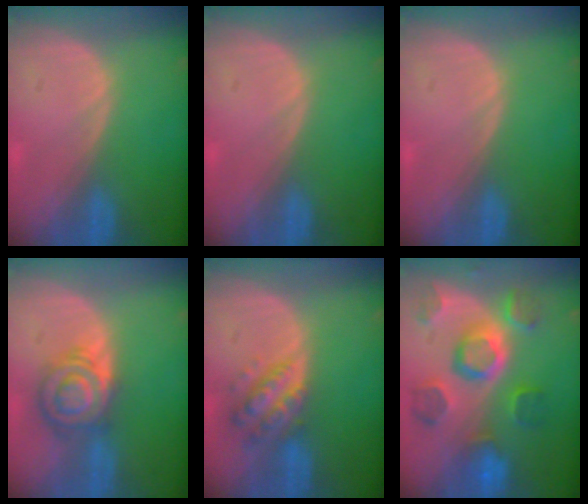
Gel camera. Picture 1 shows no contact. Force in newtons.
{"total": 0.0}
{"total": 0.0}
{"total": 7.0, "press": 7.0, "slide": 0.2}
{"total": 6.4, "press": 5.8, "slide": 2.8}
{"total": 11.4, "press": 10.1, "slide": 5.3}